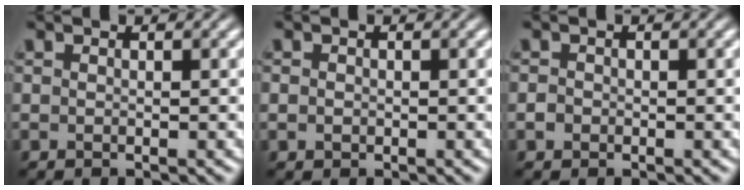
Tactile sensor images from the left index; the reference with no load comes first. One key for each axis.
{"total": 0.8, "fx": -0.2, "fy": 0.8, "fz": 0.2, "tx": 0.001, "ty": 0.003, "tz": -0.006}
{"total": 0.7, "fx": -0.3, "fy": 0.6, "fz": 0.0, "tx": 0.005, "ty": 0.004, "tz": -0.009}